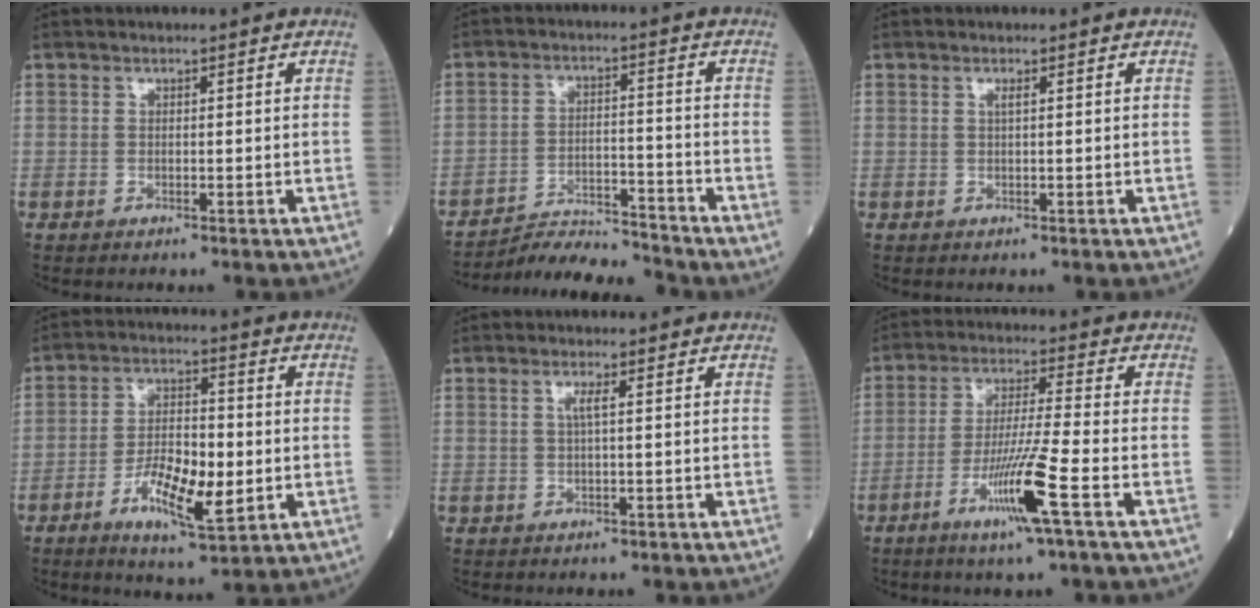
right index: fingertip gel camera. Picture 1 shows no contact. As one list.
[{"total": 7.5, "force": [-7.4, -0.8, 0.2], "torque": [-0.001, 0.004, -0.132]}, {"total": 0.7, "force": [0.3, -0.1, 0.6], "torque": [-0.015, 0.001, 0.005]}, {"total": 10.1, "force": [-2.9, 2.9, 9.2], "torque": [-0.167, -0.004, -0.050]}, {"total": 1.4, "force": [0.3, -0.2, 1.4], "torque": [-0.030, 0.001, 0.004]}, {"total": 9.9, "force": [-4.5, -1.2, 8.7], "torque": [-0.166, -0.017, -0.089]}]